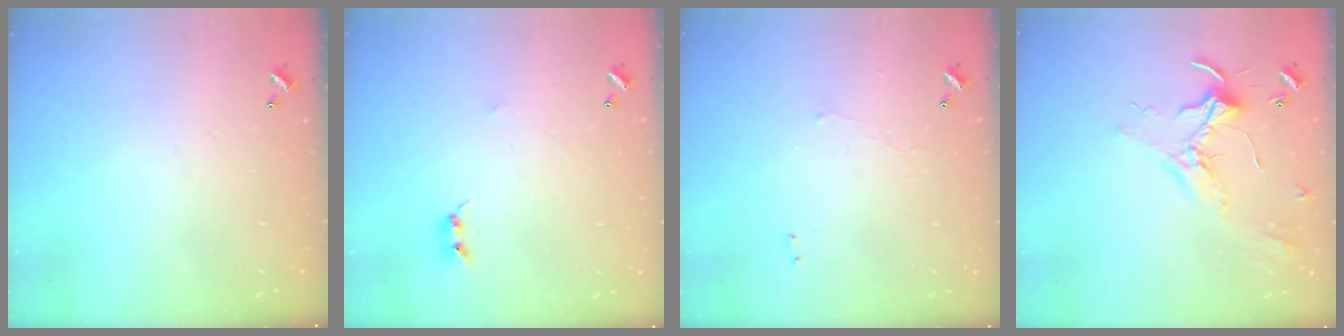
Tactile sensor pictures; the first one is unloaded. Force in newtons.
{"total": 2.5, "press": 2.4, "slide": 0.6}
{"total": 0.7, "press": 0.5, "slide": 0.5}
{"total": 2.5, "press": 2.5, "slide": 0.5}